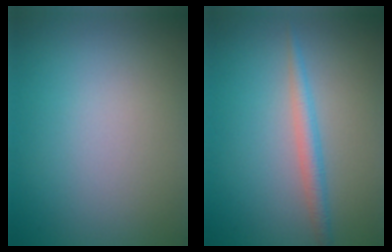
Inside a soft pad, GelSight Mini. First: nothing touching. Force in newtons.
{"total": 2.0, "press": 2.0, "slide": 0.1}